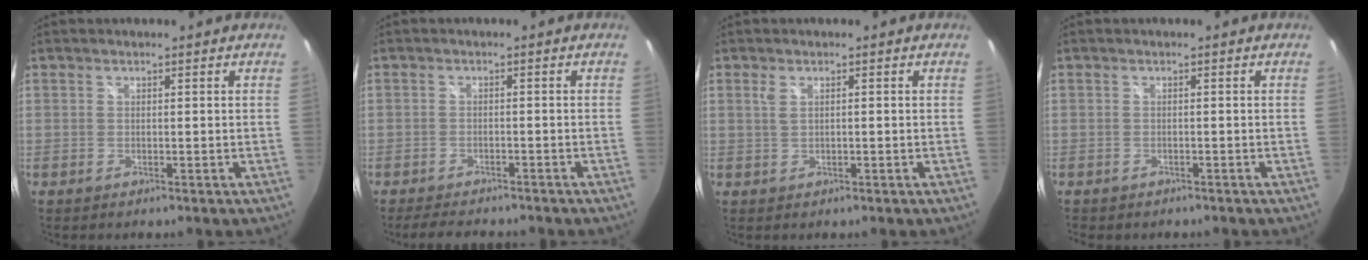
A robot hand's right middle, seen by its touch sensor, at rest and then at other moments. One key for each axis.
{"total": 5.7, "fx": -5.1, "fy": 1.6, "fz": 2.0, "tx": -0.053, "ty": -0.001, "tz": -0.075}
{"total": 1.7, "fx": 0.2, "fy": 0.7, "fz": 1.6, "tx": -0.029, "ty": -0.001, "tz": 0.004}
{"total": 1.7, "fx": -1.4, "fy": 0.9, "fz": 0.6, "tx": -0.016, "ty": -0.005, "tz": -0.018}